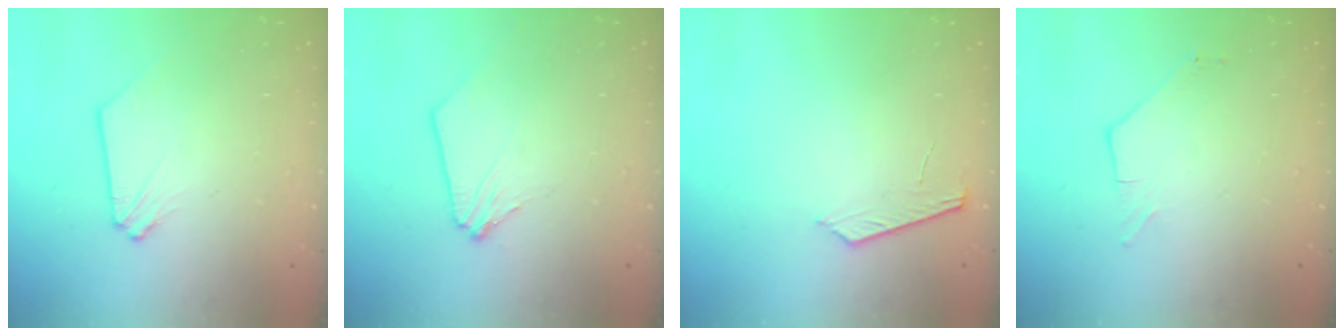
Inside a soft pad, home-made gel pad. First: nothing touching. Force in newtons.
{"total": 0.7, "press": 0.7, "slide": 0.0}
{"total": 5.3, "press": 5.3, "slide": 0.5}
{"total": 1.5, "press": 1.5, "slide": 0.3}